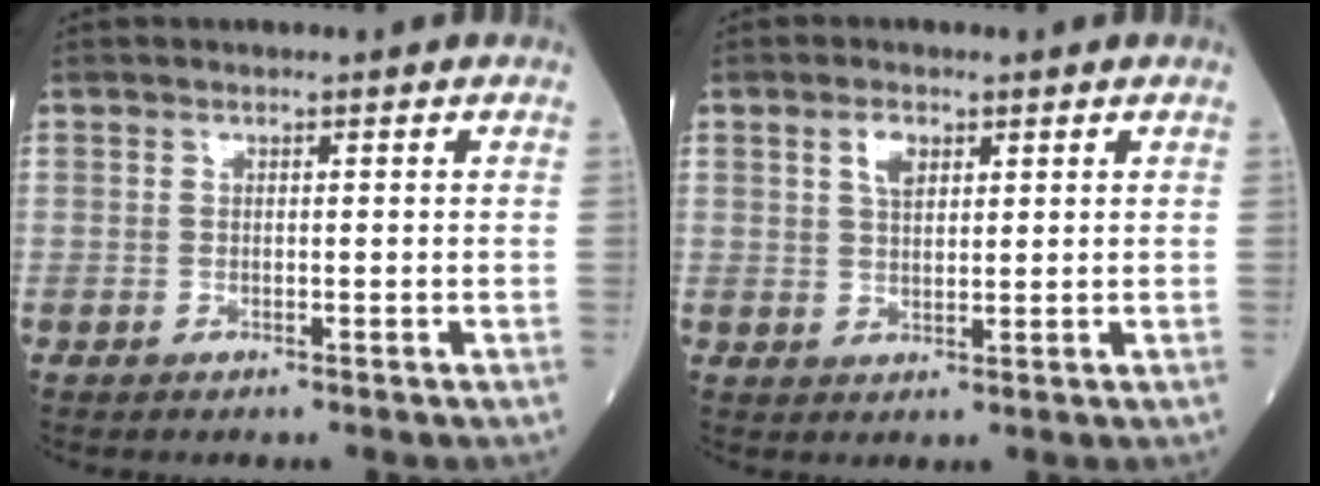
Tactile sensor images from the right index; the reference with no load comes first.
{"total": 3.2, "force": [1.6, 1.6, 2.3], "torque": [-0.045, 0.005, 0.030]}